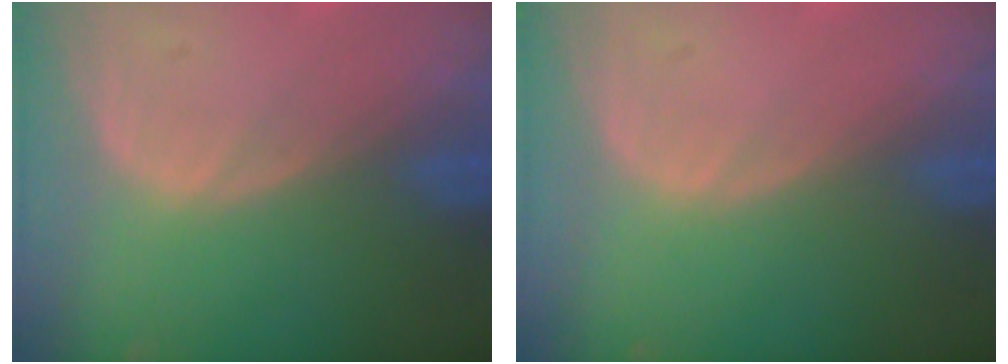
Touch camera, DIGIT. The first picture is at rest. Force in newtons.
{"total": 0.0}